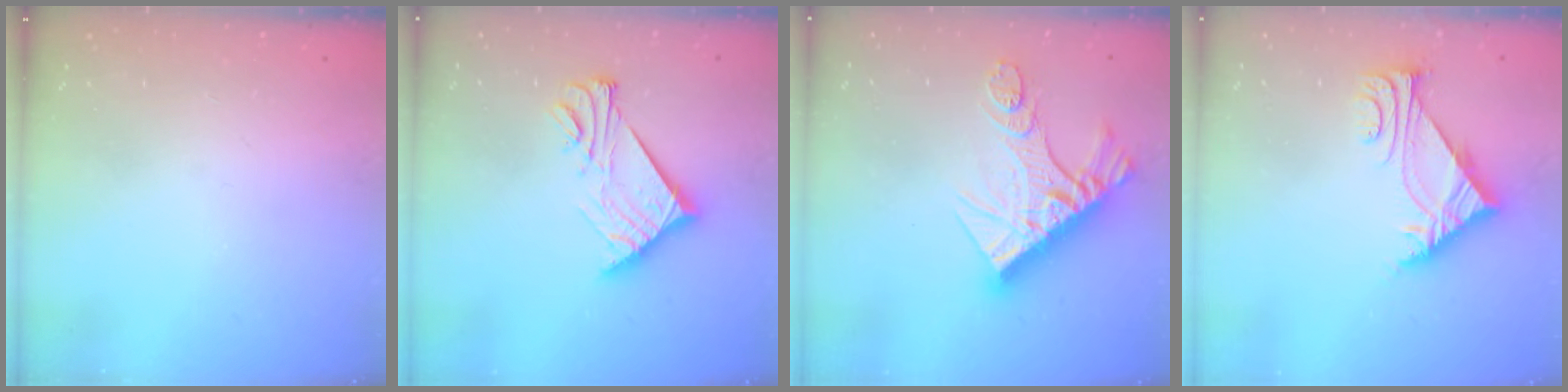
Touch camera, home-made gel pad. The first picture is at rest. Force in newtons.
{"total": 12.0, "press": 12.0, "slide": 0.6}
{"total": 18.6, "press": 18.5, "slide": 2.1}
{"total": 6.2, "press": 6.2, "slide": 0.2}